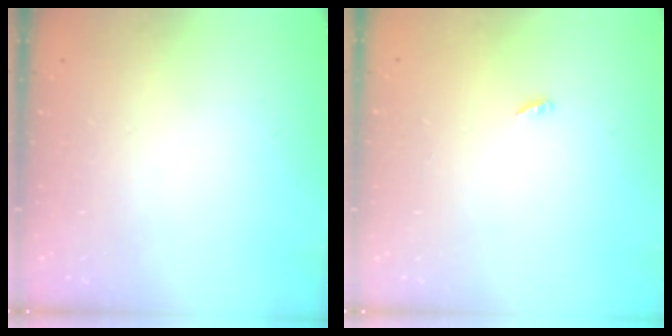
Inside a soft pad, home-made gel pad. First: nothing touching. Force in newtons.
{"total": 2.3, "press": 2.3, "slide": 0.2}